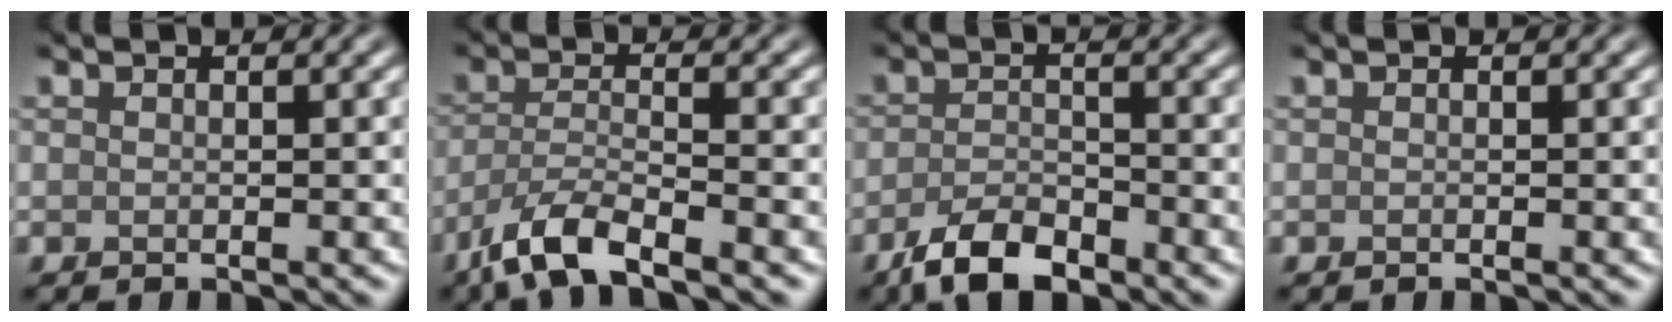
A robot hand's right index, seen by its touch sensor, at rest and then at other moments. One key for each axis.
{"total": 5.7, "fx": -4.1, "fy": 1.5, "fz": 3.7, "tx": -0.076, "ty": -0.008, "tz": -0.086}
{"total": 4.8, "fx": -3.4, "fy": 1.9, "fz": 2.8, "tx": -0.049, "ty": -0.005, "tz": -0.067}
{"total": 0.0}